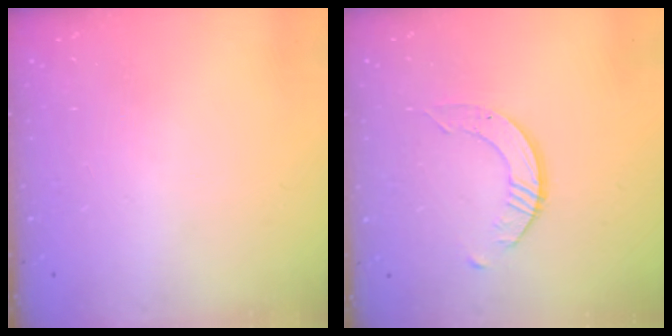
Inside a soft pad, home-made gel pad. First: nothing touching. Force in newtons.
{"total": 3.1, "press": 3.1, "slide": 0.3}